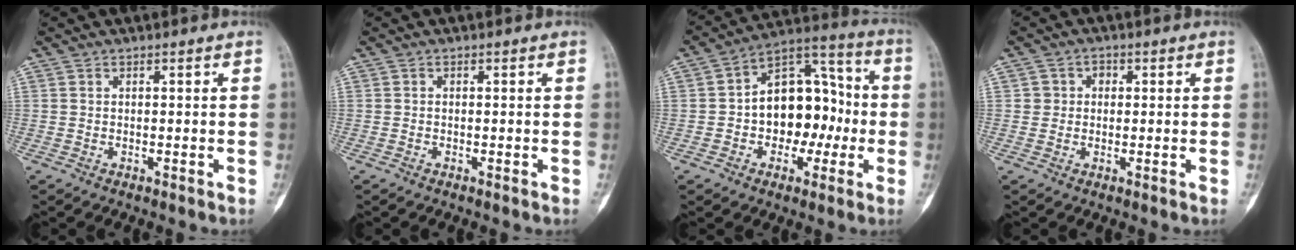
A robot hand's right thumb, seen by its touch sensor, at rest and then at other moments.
{"total": 0.0}
{"total": 15.8, "force": [-1.6, 10.7, 11.5], "torque": [-0.127, 0.049, -0.029]}
{"total": 2.8, "force": [0.3, 2.7, 0.6], "torque": [0.012, 0.006, 0.001]}